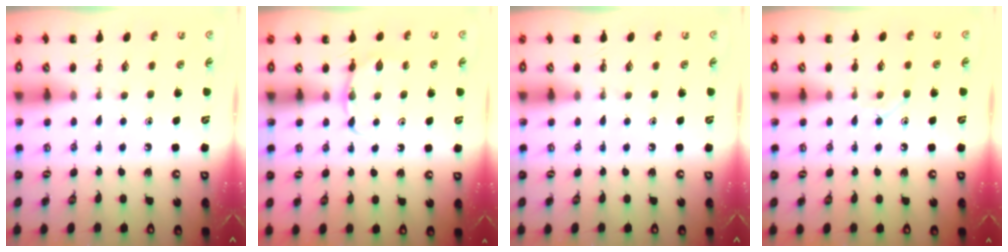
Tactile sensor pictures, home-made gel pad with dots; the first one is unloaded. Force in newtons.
{"total": 4.5, "press": 4.3, "slide": 1.3}
{"total": 0.0}
{"total": 7.4, "press": 7.2, "slide": 1.4}